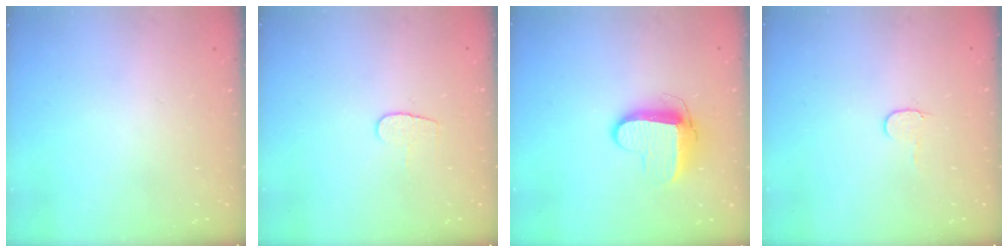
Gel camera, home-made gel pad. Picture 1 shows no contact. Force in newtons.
{"total": 5.1, "press": 5.1, "slide": 0.5}
{"total": 8.9, "press": 8.9, "slide": 0.9}
{"total": 3.6, "press": 3.6, "slide": 0.4}